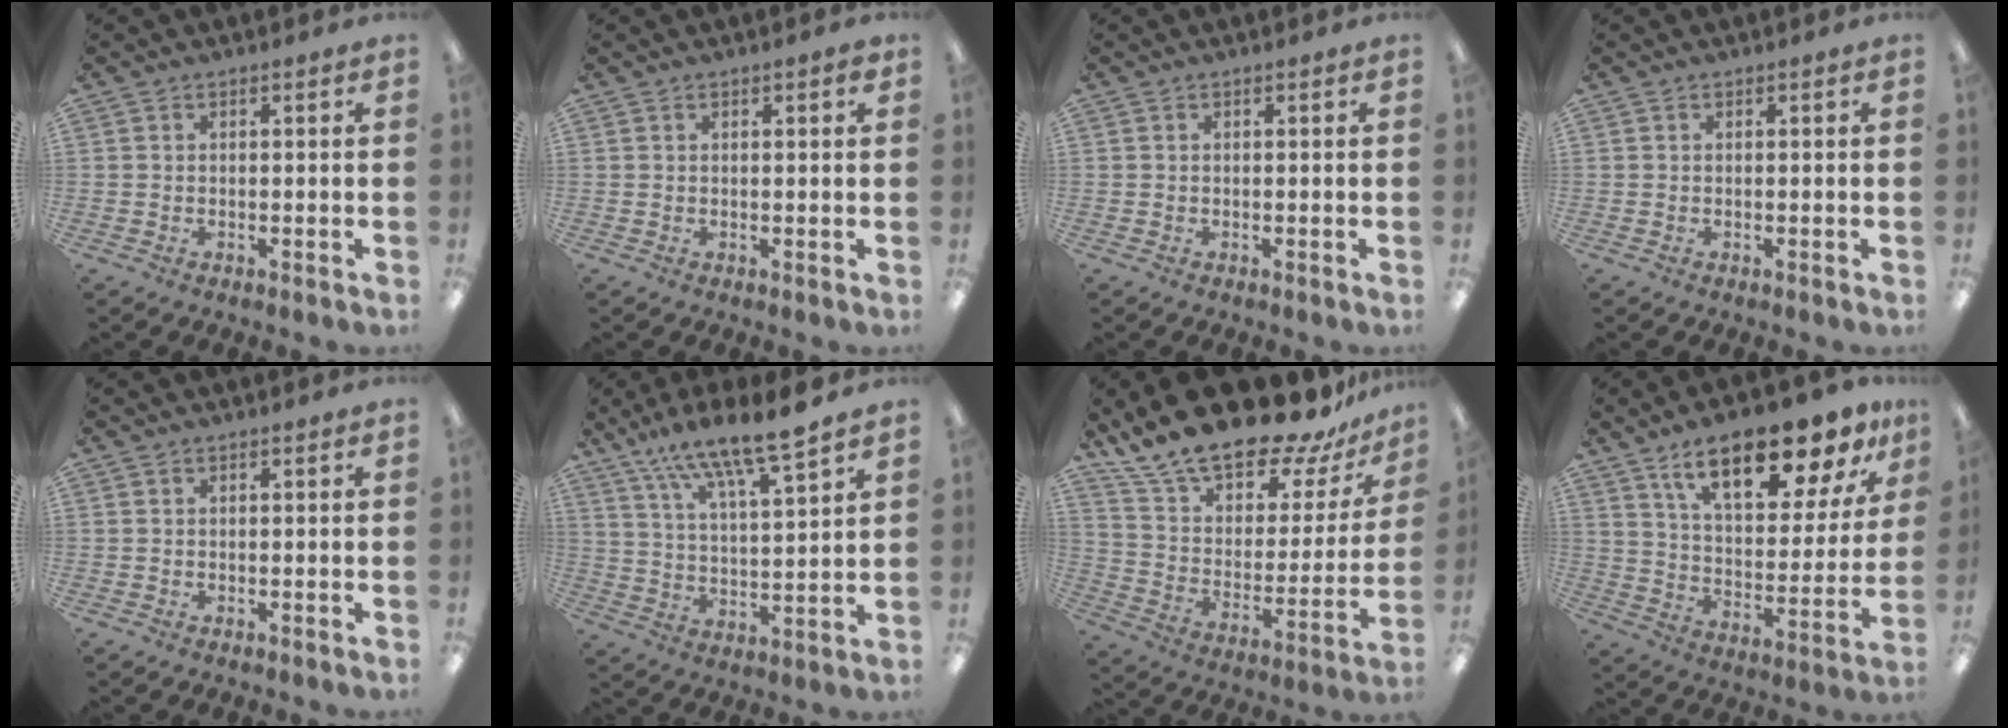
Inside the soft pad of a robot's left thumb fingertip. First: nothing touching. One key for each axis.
{"total": 1.2, "fx": 0.7, "fy": 0.2, "fz": 0.9, "tx": -0.010, "ty": -0.001, "tz": 0.010}
{"total": 0.0}
{"total": 0.0}
{"total": 0.0}
{"total": 13.1, "fx": 11.4, "fy": 1.4, "fz": 6.4, "tx": -0.123, "ty": -0.070, "tz": 0.196}
{"total": 21.9, "fx": 18.5, "fy": 7.4, "fz": 8.9, "tx": -0.163, "ty": -0.132, "tz": 0.324}
{"total": 20.7, "fx": 14.4, "fy": 7.4, "fz": 12.9, "tx": -0.201, "ty": -0.078, "tz": 0.240}